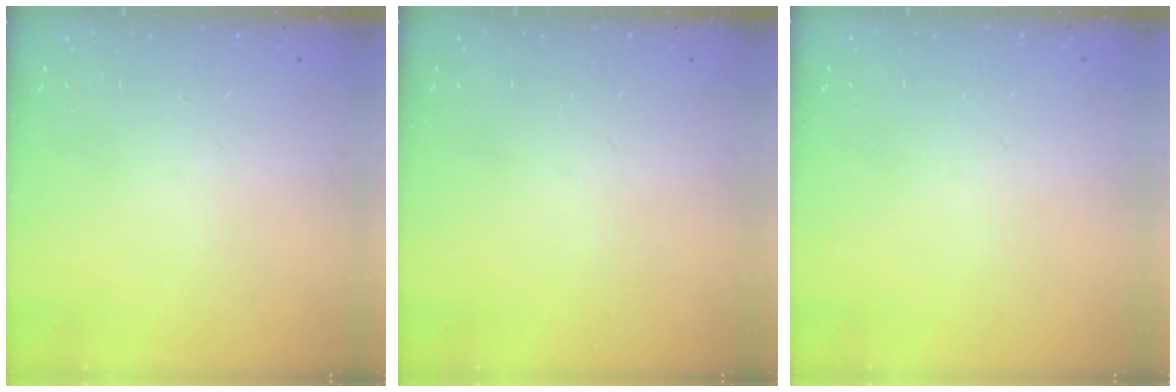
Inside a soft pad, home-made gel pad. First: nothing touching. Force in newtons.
{"total": 0.0}
{"total": 0.0}